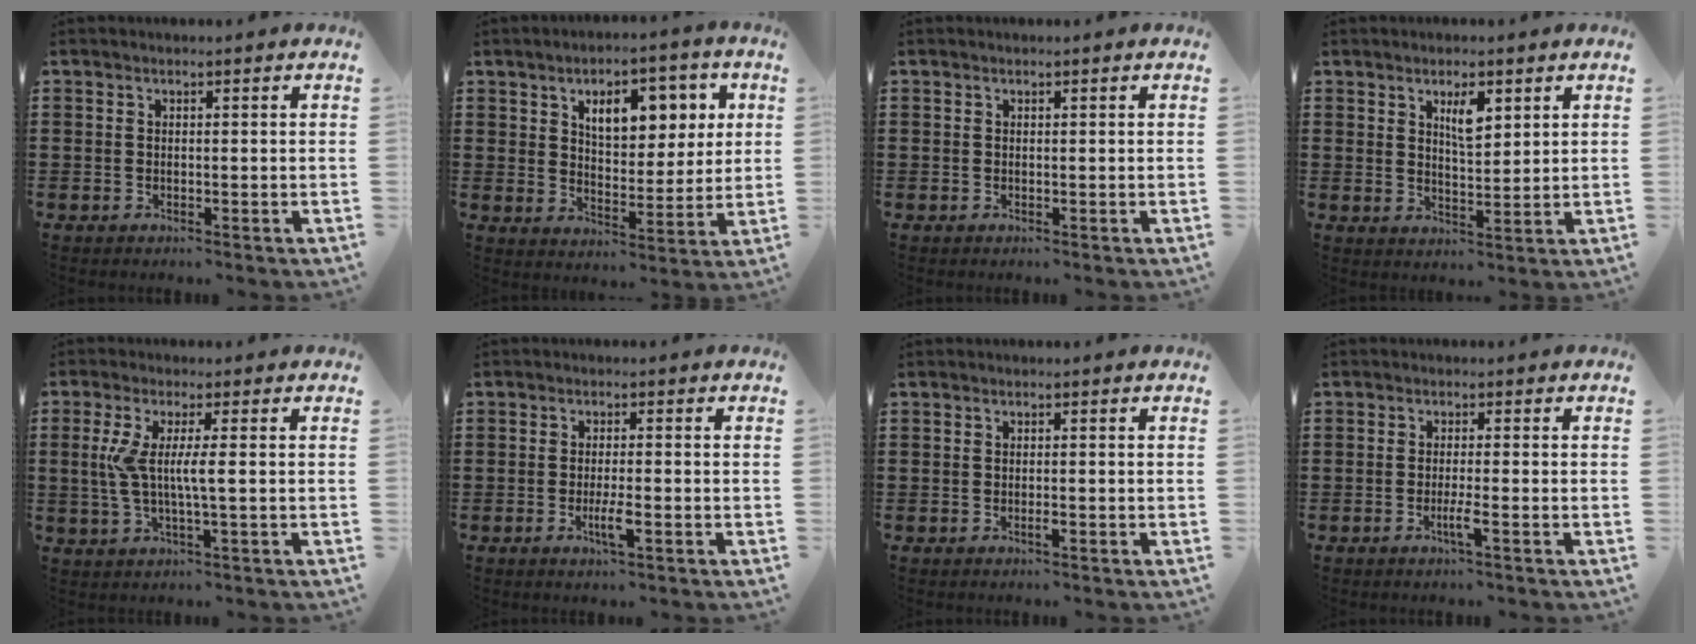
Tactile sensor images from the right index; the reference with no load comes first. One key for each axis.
{"total": 7.9, "fx": 3.5, "fy": 4.5, "fz": 5.5, "tx": -0.094, "ty": 0.002, "tz": 0.054}
{"total": 0.0}
{"total": 4.1, "fx": 2.2, "fy": 1.4, "fz": 3.2, "tx": -0.053, "ty": 0.000, "tz": 0.033}
{"total": 5.5, "fx": 0.2, "fy": 0.2, "fz": 5.5, "tx": -0.126, "ty": -0.015, "tz": -0.006}
{"total": 3.4, "fx": -1.3, "fy": 0.4, "fz": 3.1, "tx": -0.060, "ty": -0.006, "tz": -0.024}
{"total": 0.5, "fx": -0.2, "fy": 0.1, "fz": 0.5, "tx": -0.009, "ty": -0.003, "tz": -0.003}
{"total": 2.6, "fx": -1.2, "fy": -0.1, "fz": 2.3, "tx": -0.046, "ty": -0.008, "tz": -0.025}